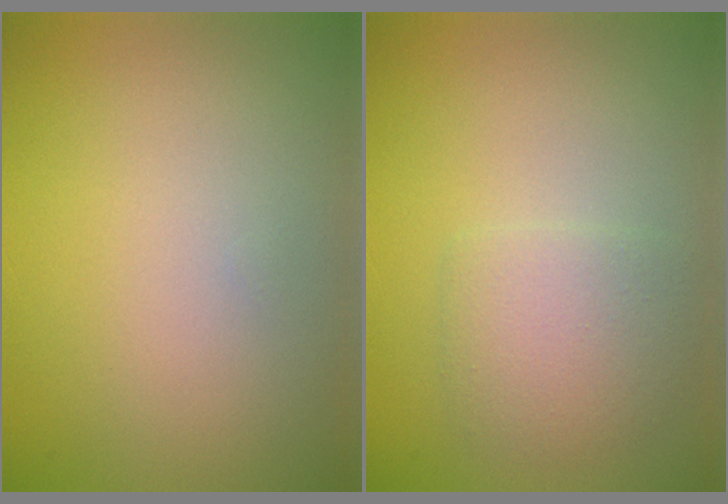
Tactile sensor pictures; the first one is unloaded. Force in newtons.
{"total": 2.8, "press": 2.8, "slide": 0.1}